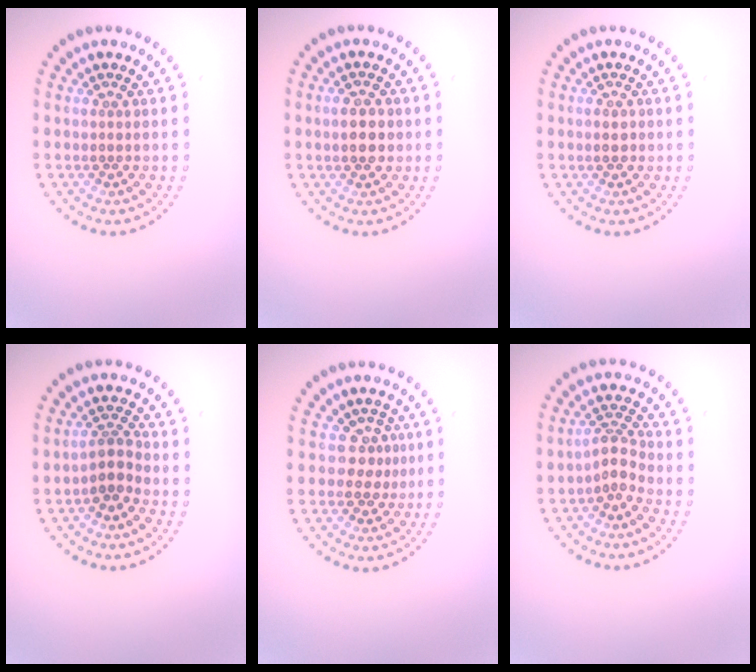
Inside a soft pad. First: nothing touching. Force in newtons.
{"total": 2.3, "press": 2.3, "slide": 0.2}
{"total": 1.1, "press": 1.0, "slide": 0.3}
{"total": 2.2, "press": 1.8, "slide": 1.3}
{"total": 2.3, "press": 1.6, "slide": 1.6}
{"total": 2.3, "press": 1.7, "slide": 1.5}